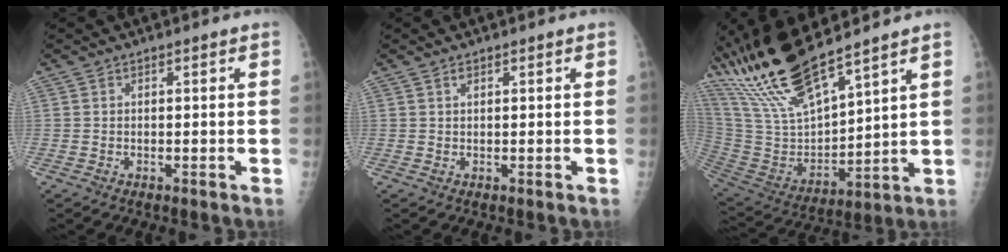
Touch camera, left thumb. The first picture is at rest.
{"total": 0.8, "force": [0.6, 0.4, 0.5], "torque": [-0.006, -0.002, 0.010]}
{"total": 20.1, "force": [16.0, 3.8, 11.6], "torque": [-0.211, -0.064, 0.324]}